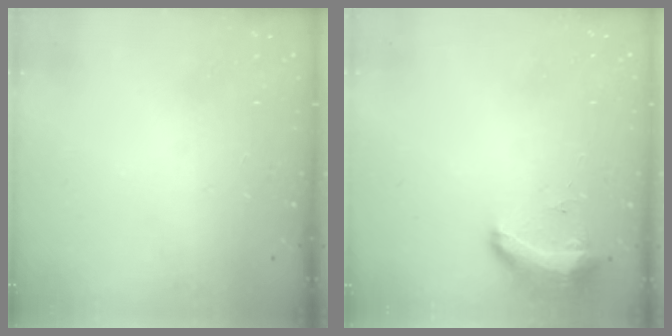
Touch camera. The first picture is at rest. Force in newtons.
{"total": 16.2, "press": 11.0, "slide": 11.9}